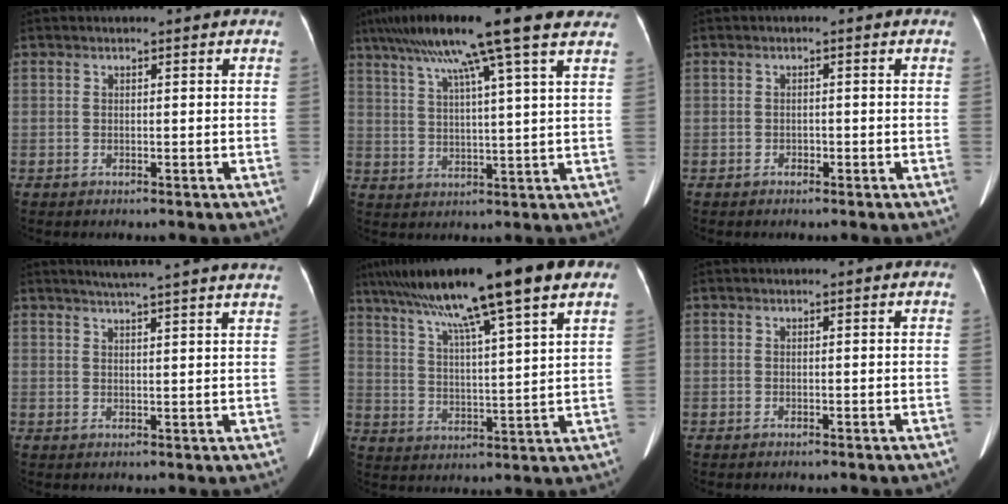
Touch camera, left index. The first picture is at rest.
{"total": 17.0, "force": [11.7, -0.4, 12.3], "torque": [-0.204, 0.050, 0.164]}
{"total": 0.8, "force": [-0.5, 0.5, 0.2], "torque": [-0.004, 0.002, -0.009]}
{"total": 14.9, "force": [13.2, -0.6, 6.8], "torque": [-0.107, -0.001, 0.160]}
{"total": 19.4, "force": [13.0, 0.4, 14.4], "torque": [-0.237, 0.041, 0.197]}
{"total": 0.0}